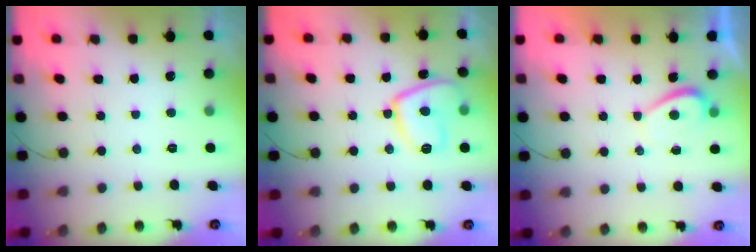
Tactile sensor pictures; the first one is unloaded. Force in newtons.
{"total": 10.8, "press": 10.8, "slide": 1.3}
{"total": 1.1, "press": 1.0, "slide": 0.6}